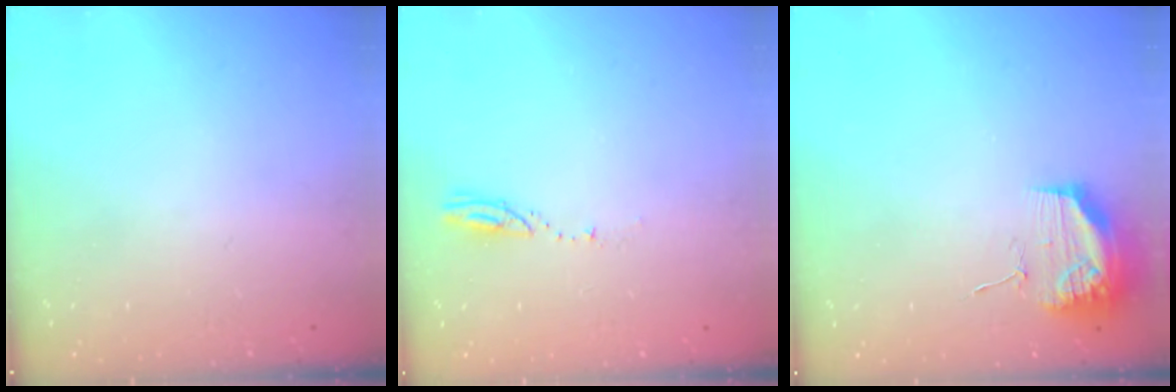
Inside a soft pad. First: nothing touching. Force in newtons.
{"total": 3.2, "press": 3.2, "slide": 0.4}
{"total": 11.7, "press": 11.6, "slide": 1.0}